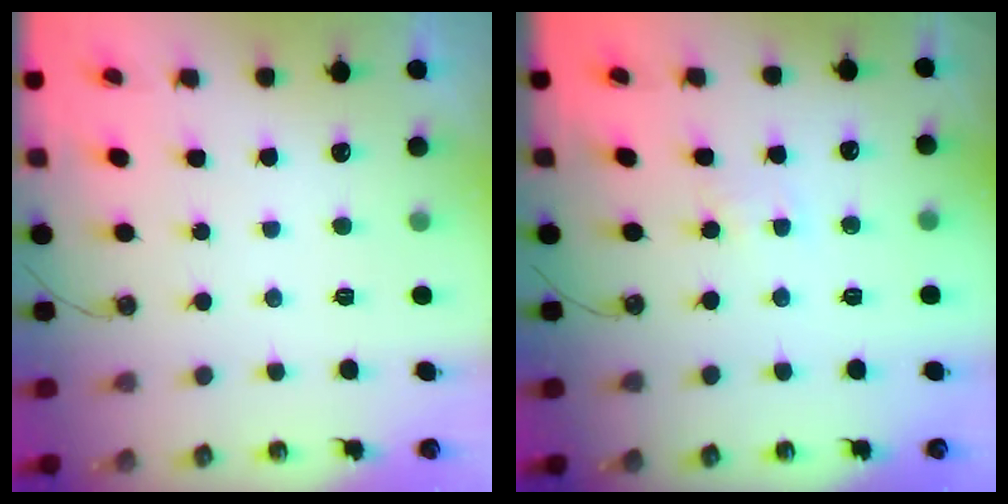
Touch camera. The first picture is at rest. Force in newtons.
{"total": 2.8, "press": 2.8, "slide": 0.3}